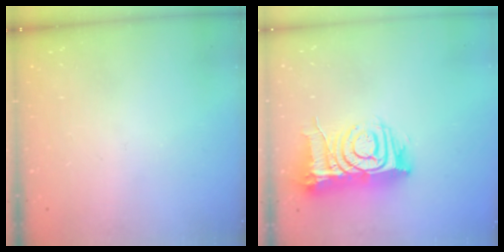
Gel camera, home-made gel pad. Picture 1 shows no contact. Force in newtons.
{"total": 14.6, "press": 14.5, "slide": 1.5}